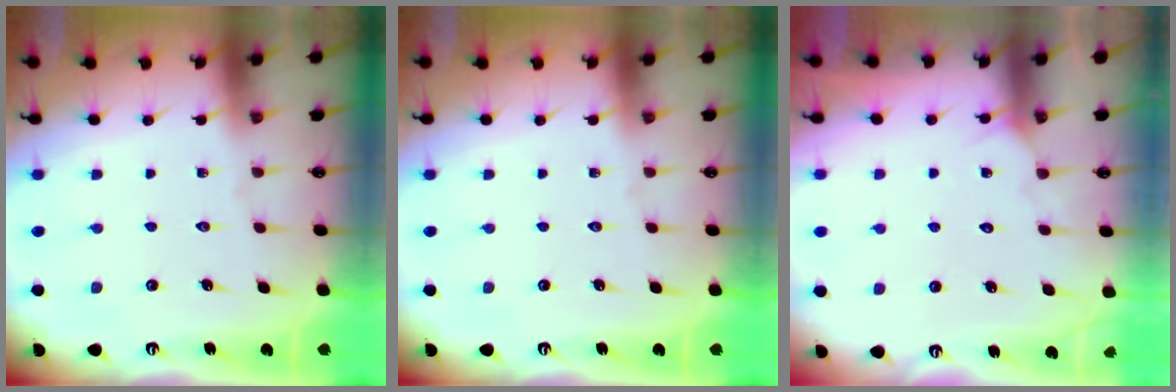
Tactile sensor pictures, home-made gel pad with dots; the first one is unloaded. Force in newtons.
{"total": 0.0}
{"total": 6.0, "press": 6.0, "slide": 0.4}